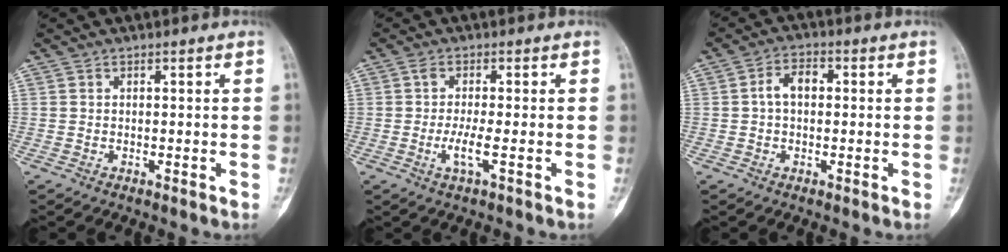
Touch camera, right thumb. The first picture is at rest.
{"total": 3.8, "force": [-1.0, 0.5, 3.6], "torque": [-0.080, -0.007, -0.024]}
{"total": 4.6, "force": [0.3, 2.9, 3.6], "torque": [-0.058, 0.017, -0.002]}